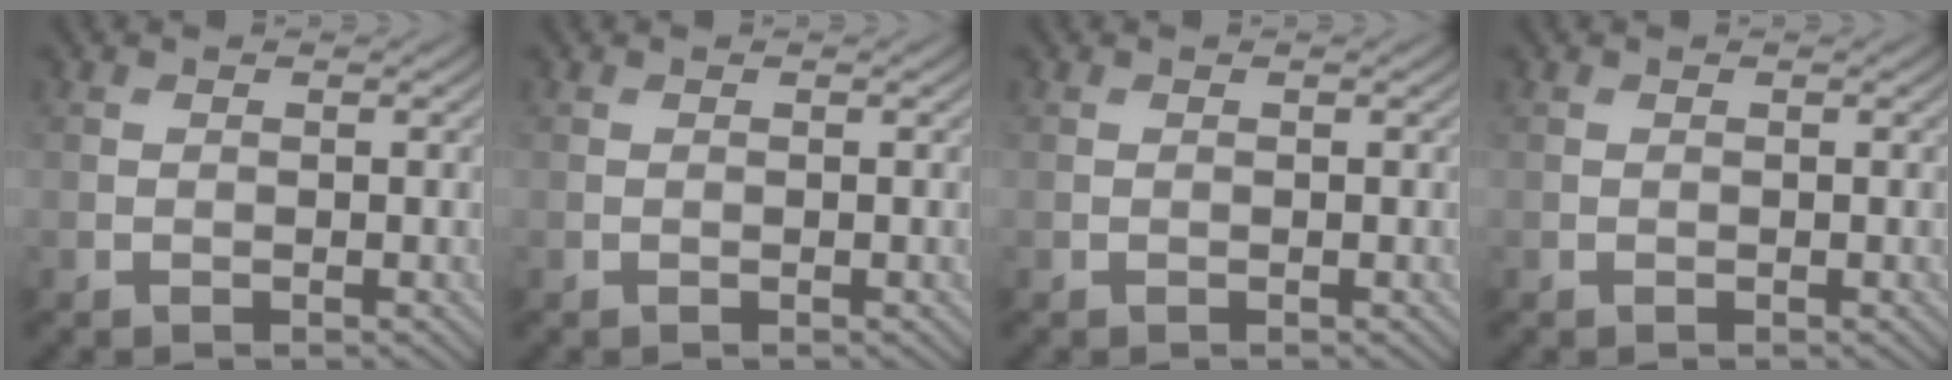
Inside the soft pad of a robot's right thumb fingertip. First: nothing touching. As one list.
[{"total": 0.0}, {"total": 0.0}, {"total": 0.0}]